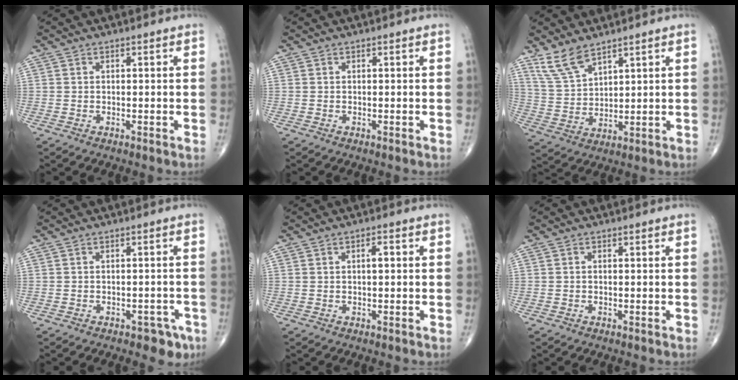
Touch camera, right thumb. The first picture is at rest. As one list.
[{"total": 0.0}, {"total": 7.1, "force": [5.5, 2.5, 3.7], "torque": [-0.070, -0.026, 0.123]}, {"total": 3.9, "force": [-2.5, 2.3, 1.9], "torque": [-0.007, 0.016, -0.028]}, {"total": 2.1, "force": [0.3, 0.8, 1.9], "torque": [-0.031, 0.002, 0.003]}, {"total": 0.0}]